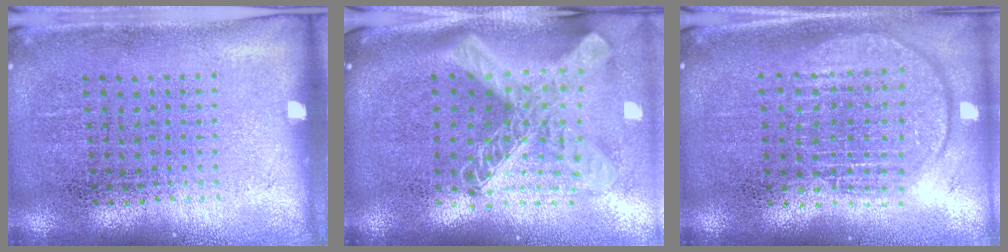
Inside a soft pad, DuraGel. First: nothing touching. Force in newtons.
{"total": 3.0, "press": 2.0, "slide": 2.2}
{"total": 1.8, "press": 1.5, "slide": 1.0}